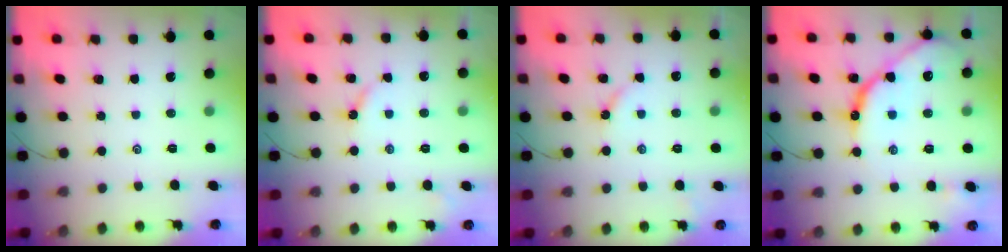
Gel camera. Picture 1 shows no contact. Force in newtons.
{"total": 3.7, "press": 3.7, "slide": 0.5}
{"total": 3.3, "press": 3.2, "slide": 0.4}
{"total": 13.3, "press": 13.3, "slide": 1.3}